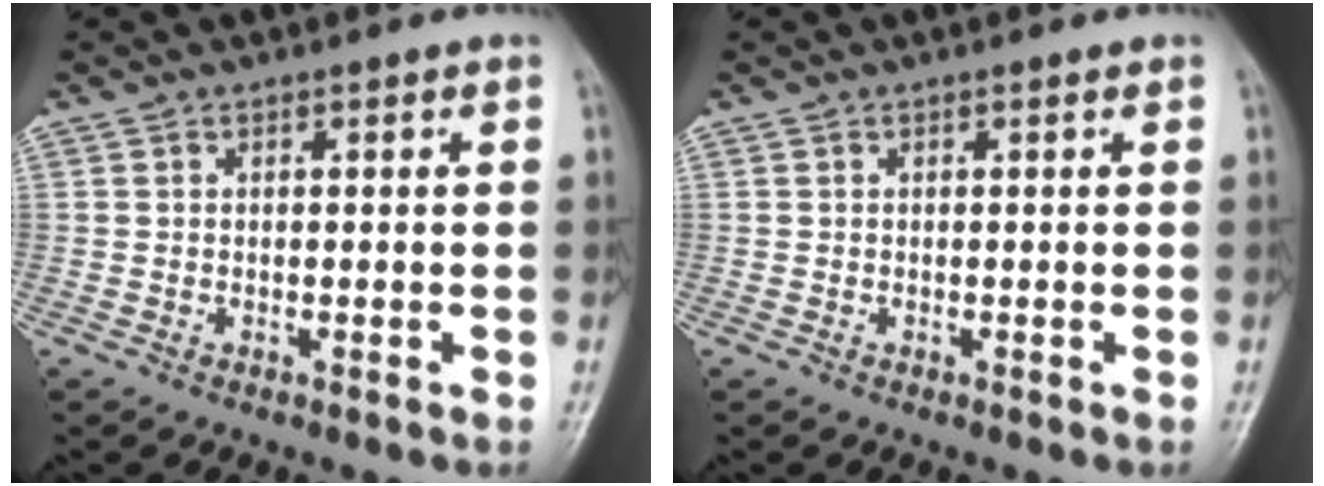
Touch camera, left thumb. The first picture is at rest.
{"total": 0.0}